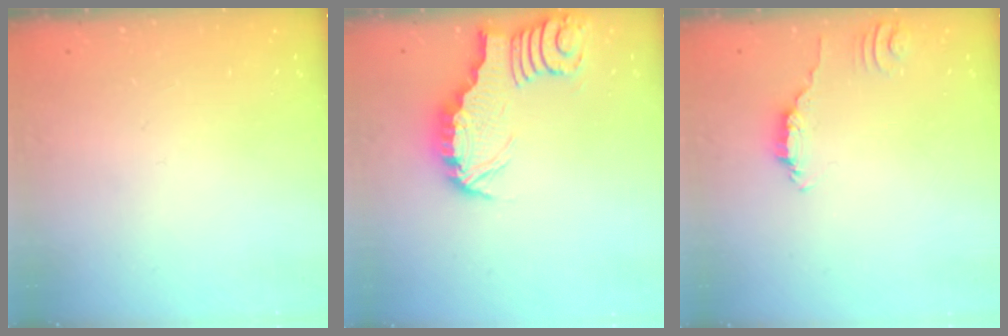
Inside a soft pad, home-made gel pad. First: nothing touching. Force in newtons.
{"total": 3.1, "press": 3.1, "slide": 0.4}
{"total": 2.6, "press": 2.6, "slide": 0.4}